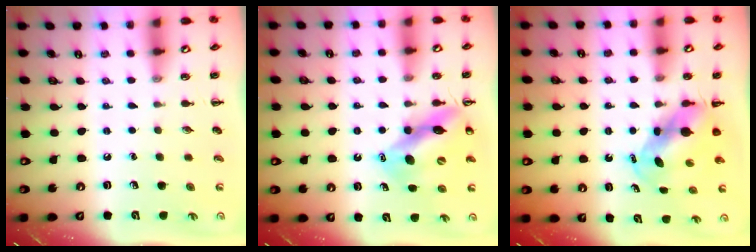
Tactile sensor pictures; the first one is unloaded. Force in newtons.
{"total": 12.9, "press": 12.5, "slide": 3.4}
{"total": 5.4, "press": 5.3, "slide": 0.7}